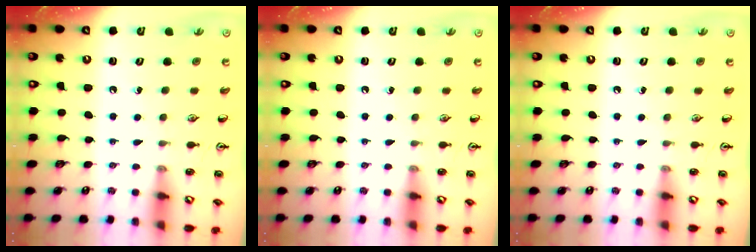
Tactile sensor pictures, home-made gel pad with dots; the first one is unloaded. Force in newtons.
{"total": 0.0}
{"total": 0.0}